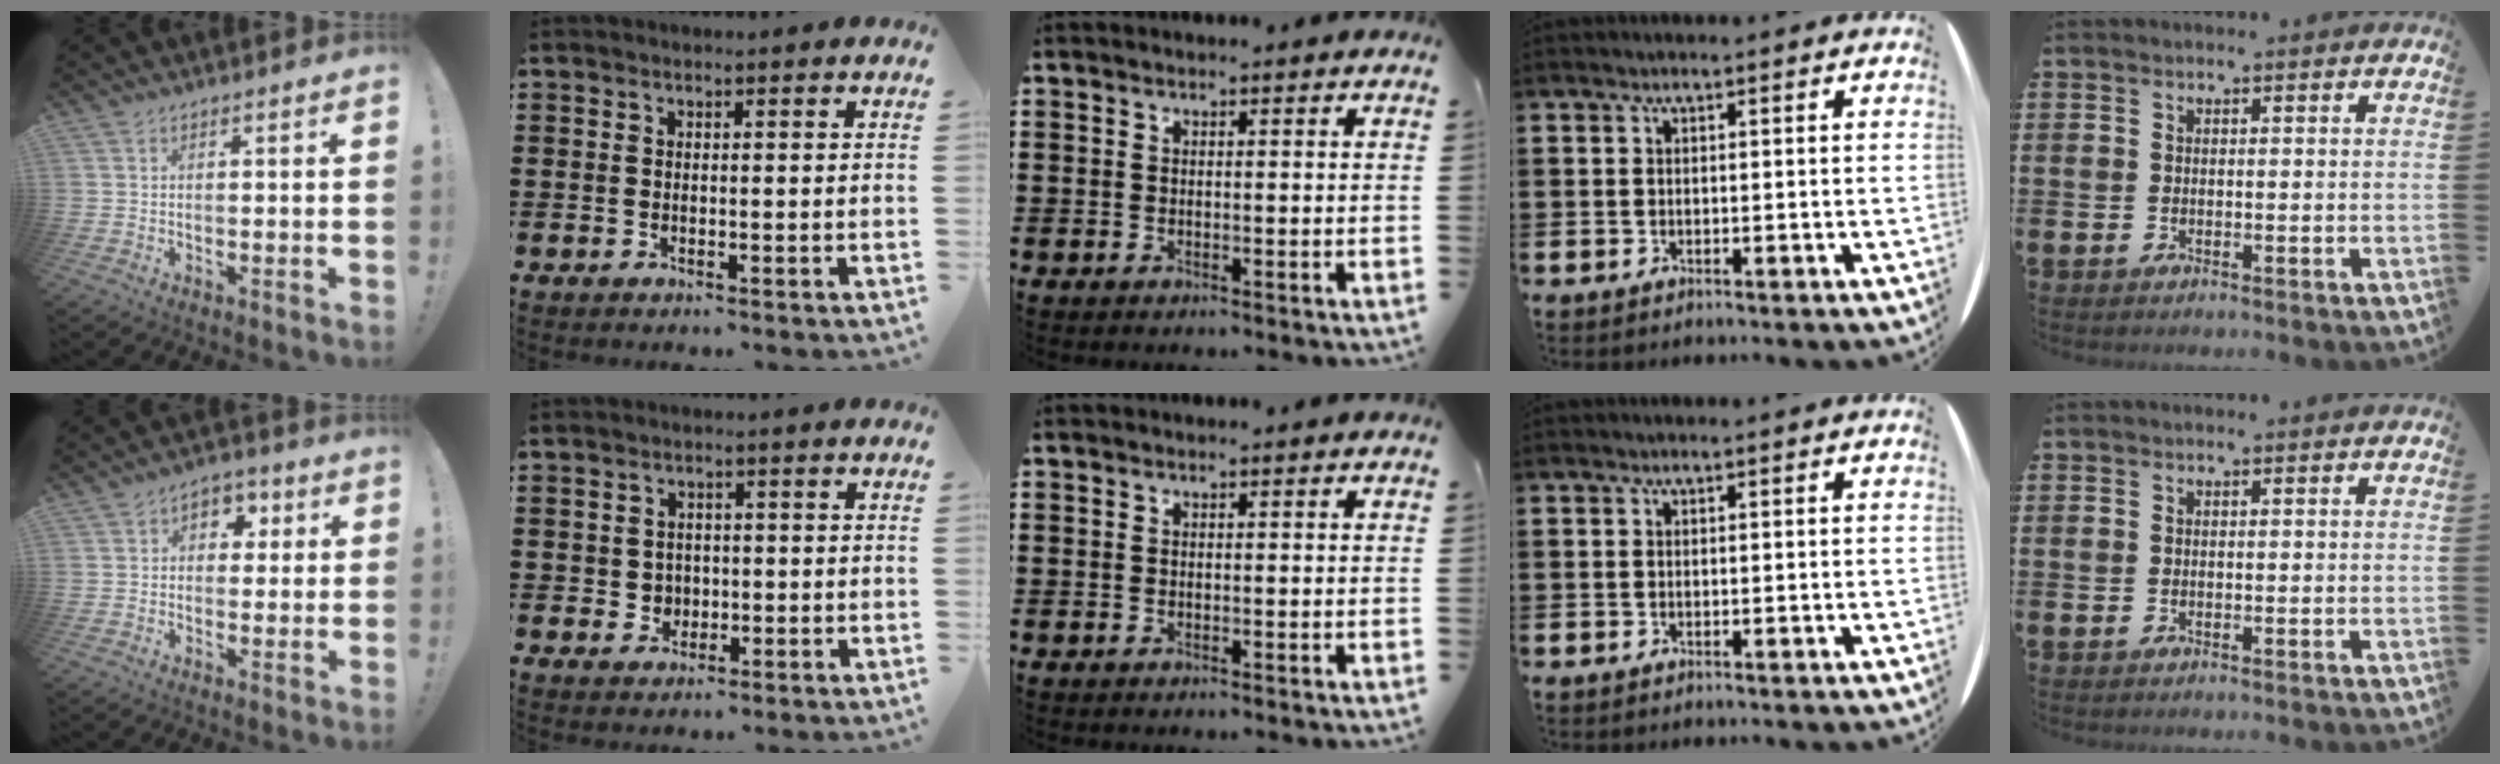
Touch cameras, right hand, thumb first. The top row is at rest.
{"thumb": {"total": 5.5, "force": [1.1, 4.8, 2.4], "torque": [-0.017, -0.002, 0.018]}, "index": {"total": 2.4, "force": [-0.3, 2.3, 0.6], "torque": [-0.021, 0.006, -0.010]}}